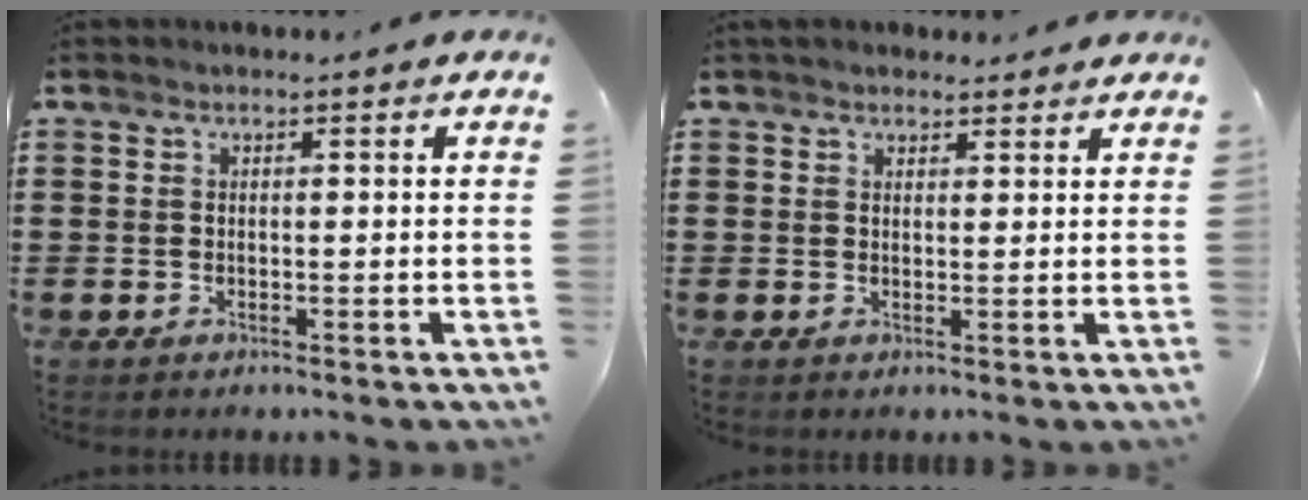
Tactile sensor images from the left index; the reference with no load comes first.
{"total": 2.2, "force": [1.9, 1.1, 0.0], "torque": [0.001, 0.002, 0.034]}